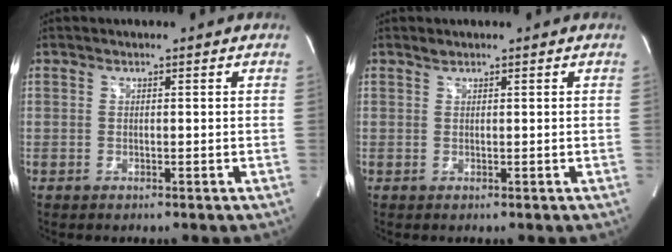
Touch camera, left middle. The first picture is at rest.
{"total": 0.5, "force": [0.5, 0.1, 0.1], "torque": [-0.007, 0.002, 0.012]}